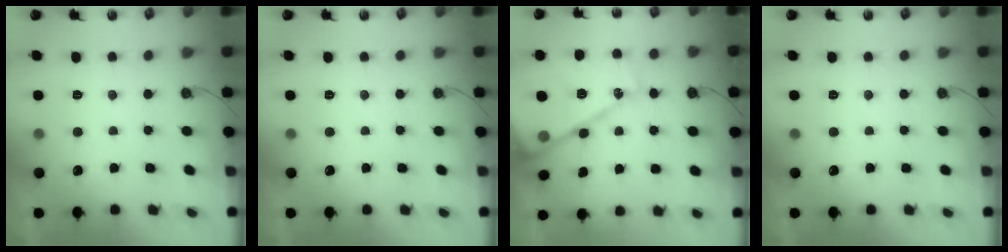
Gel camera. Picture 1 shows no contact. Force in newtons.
{"total": 0.0}
{"total": 18.5, "press": 18.4, "slide": 1.4}
{"total": 0.0}